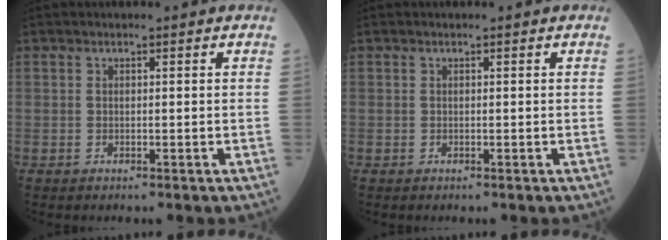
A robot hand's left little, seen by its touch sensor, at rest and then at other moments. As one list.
[{"total": 0.0}]